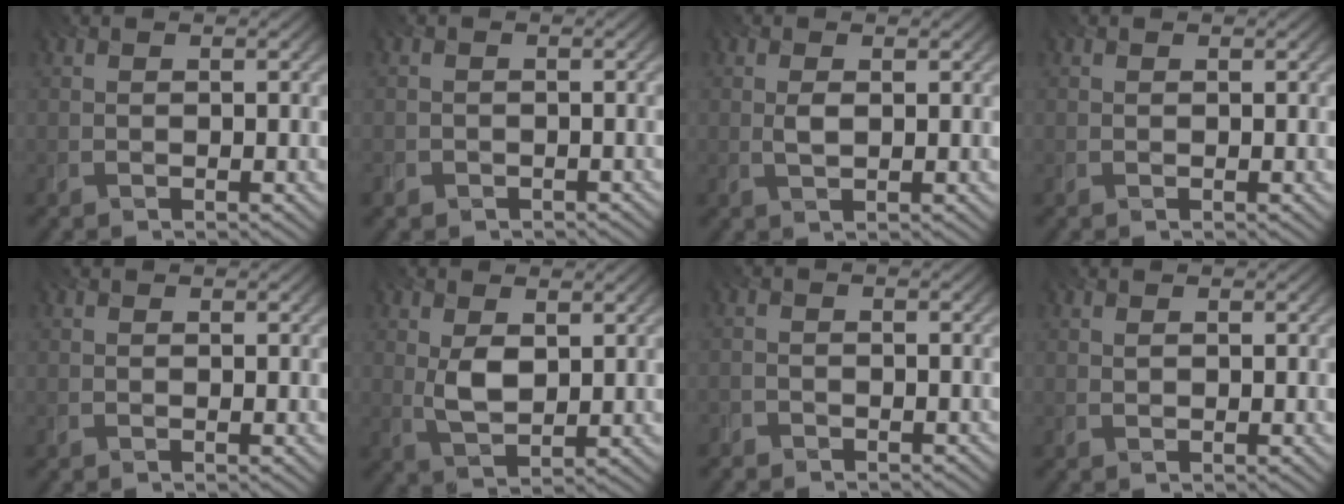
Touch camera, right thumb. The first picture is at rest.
{"total": 1.5, "force": [-1.1, 1.1, -0.2], "torque": [0.010, -0.007, -0.022]}
{"total": 1.4, "force": [0.4, 0.6, 1.2], "torque": [-0.029, -0.001, 0.008]}
{"total": 0.0}
{"total": 0.0}
{"total": 4.2, "force": [1.0, 2.3, 3.4], "torque": [-0.075, -0.004, 0.026]}
{"total": 1.8, "force": [-1.7, 0.5, -0.1], "torque": [0.005, -0.004, -0.036]}
{"total": 0.5, "force": [0.5, 0.1, 0.1], "torque": [-0.003, 0.001, 0.009]}